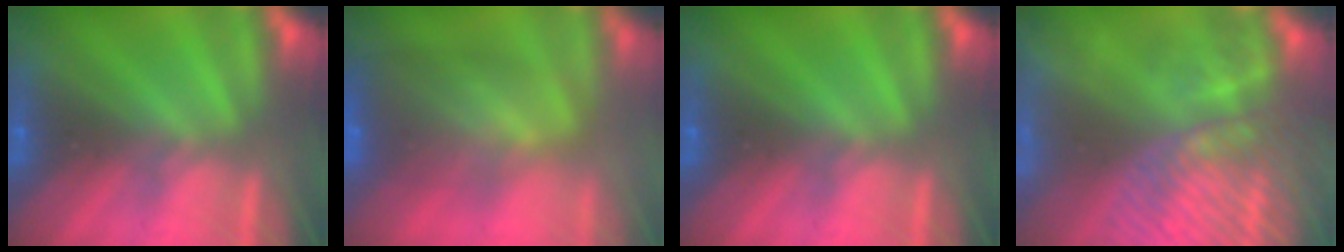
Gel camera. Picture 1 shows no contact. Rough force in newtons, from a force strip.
{"total": 9.4}
{"total": 0.0}
{"total": 10.8}